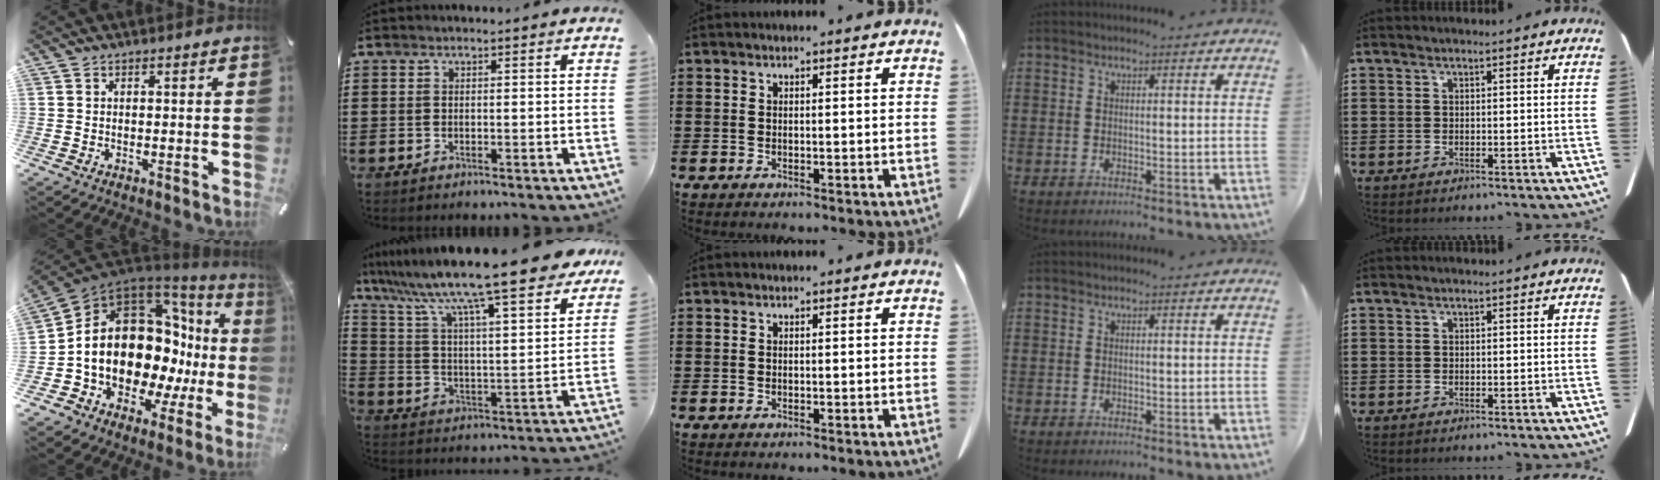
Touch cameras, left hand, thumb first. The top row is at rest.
{"thumb": {"total": 21.8, "force": [0.6, 14.8, 16.0], "torque": [-0.288, -0.048, 0.029]}, "index": {"total": 12.6, "force": [10.7, 0.0, 6.7], "torque": [-0.168, -0.071, 0.178]}}